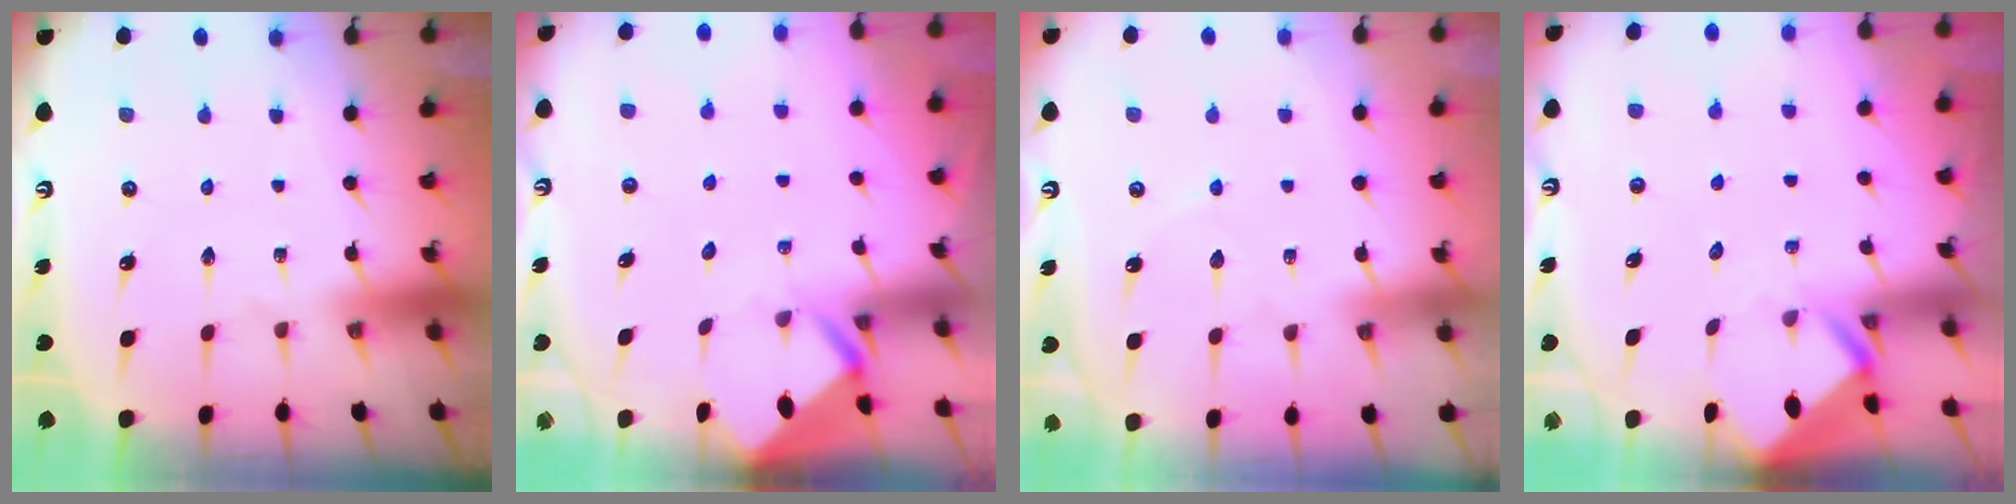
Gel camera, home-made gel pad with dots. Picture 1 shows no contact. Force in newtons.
{"total": 3.9, "press": 3.9, "slide": 0.4}
{"total": 3.0, "press": 3.0, "slide": 0.5}
{"total": 2.7, "press": 2.6, "slide": 0.3}